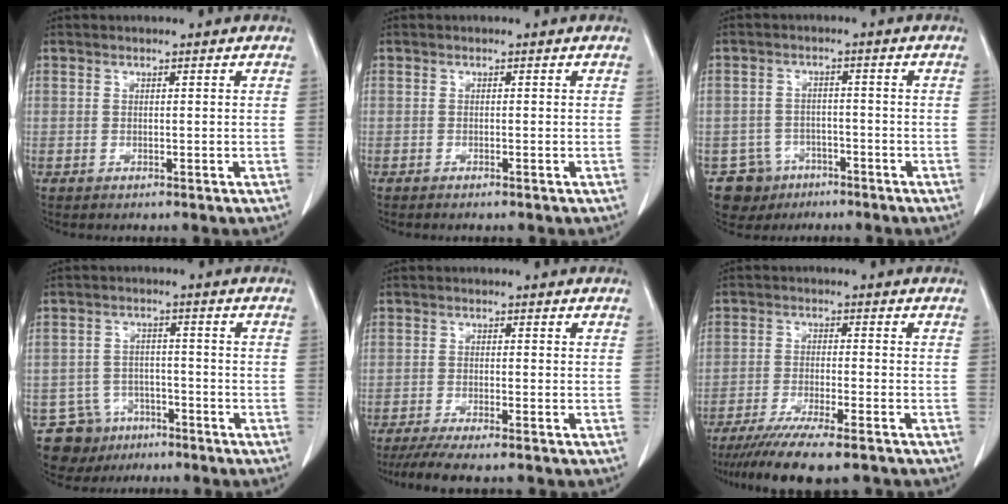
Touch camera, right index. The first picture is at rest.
{"total": 1.0, "force": [-0.9, 0.0, 0.6], "torque": [-0.013, -0.002, -0.010]}
{"total": 6.0, "force": [-3.7, 4.7, 0.0], "torque": [0.003, 0.010, -0.055]}
{"total": 7.3, "force": [-4.9, 5.4, 0.1], "torque": [0.001, 0.019, -0.075]}
{"total": 8.4, "force": [-7.1, 0.5, 4.5], "torque": [-0.064, -0.017, -0.110]}
{"total": 12.6, "force": [-10.3, 1.0, 7.2], "torque": [-0.112, -0.030, -0.162]}